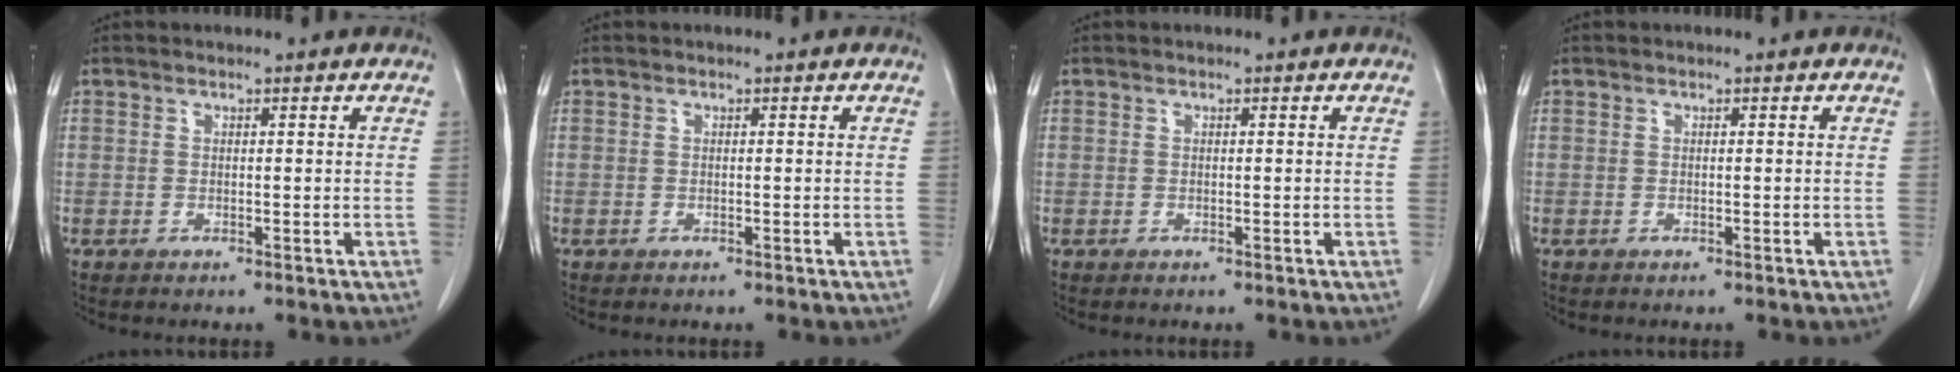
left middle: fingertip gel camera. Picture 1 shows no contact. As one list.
[{"total": 0.0}, {"total": 0.0}, {"total": 0.0}]